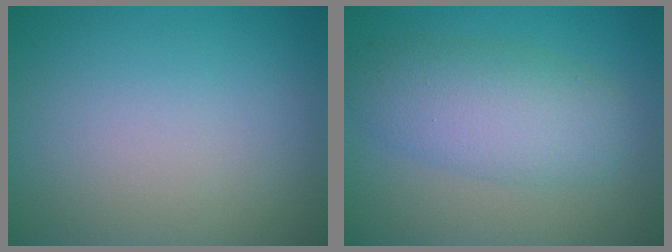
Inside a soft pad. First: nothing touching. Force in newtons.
{"total": 5.5, "press": 5.5, "slide": 0.2}